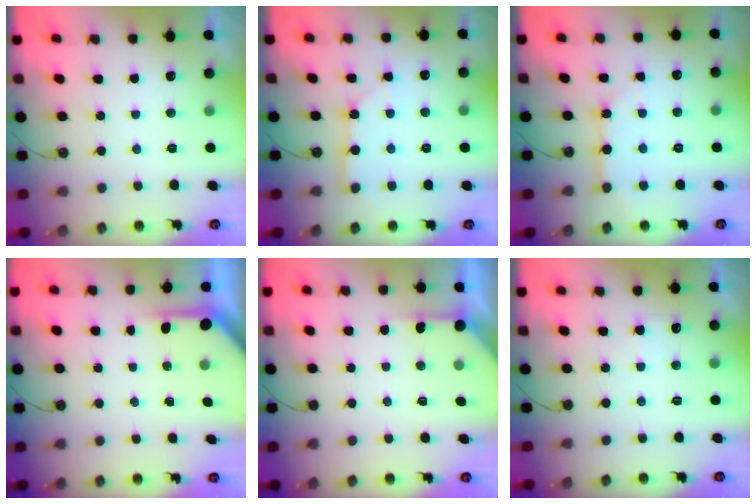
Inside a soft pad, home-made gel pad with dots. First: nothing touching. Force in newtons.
{"total": 4.6, "press": 4.5, "slide": 0.4}
{"total": 5.3, "press": 5.2, "slide": 0.4}
{"total": 3.3, "press": 3.3, "slide": 0.3}
{"total": 3.1, "press": 3.1, "slide": 0.4}
{"total": 4.0, "press": 4.0, "slide": 0.8}